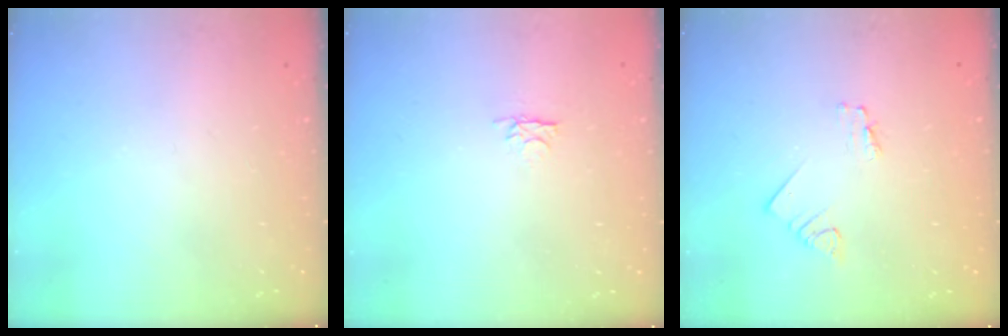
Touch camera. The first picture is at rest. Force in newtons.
{"total": 2.8, "press": 2.7, "slide": 0.4}
{"total": 1.6, "press": 1.6, "slide": 0.1}